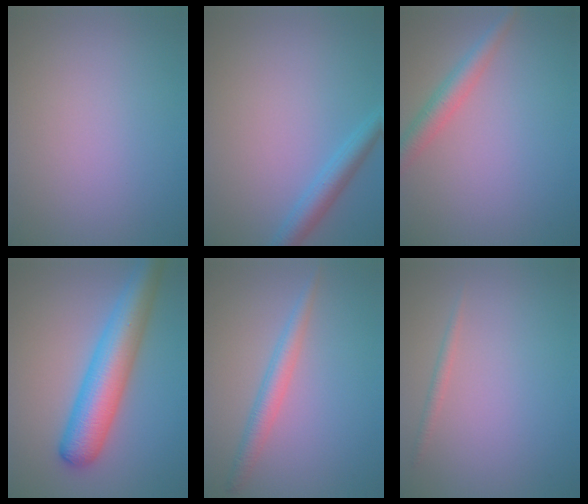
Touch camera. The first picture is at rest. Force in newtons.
{"total": 2.7, "press": 2.7, "slide": 0.2}
{"total": 2.8, "press": 2.8, "slide": 0.2}
{"total": 7.4, "press": 7.4, "slide": 0.2}
{"total": 2.4, "press": 2.4, "slide": 0.0}
{"total": 0.9, "press": 0.9, "slide": 0.1}